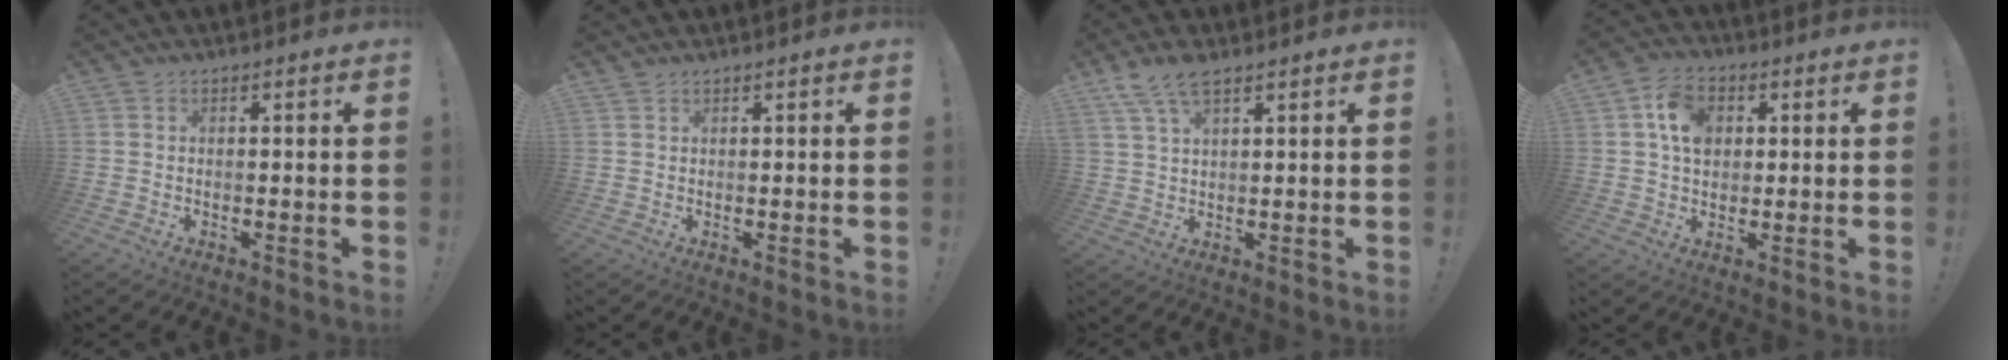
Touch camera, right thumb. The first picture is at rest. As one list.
[{"total": 0.7, "force": [0.7, 0.3, 0.1], "torque": [0.002, -0.002, 0.012]}, {"total": 6.6, "force": [4.6, 2.2, 4.1], "torque": [-0.081, -0.014, 0.088]}, {"total": 9.9, "force": [2.7, 7.6, 5.8], "torque": [-0.095, 0.009, 0.055]}]